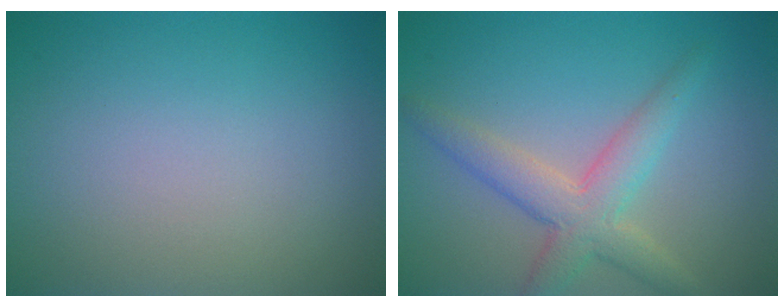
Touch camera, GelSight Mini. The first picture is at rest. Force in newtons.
{"total": 4.2, "press": 4.2, "slide": 0.2}